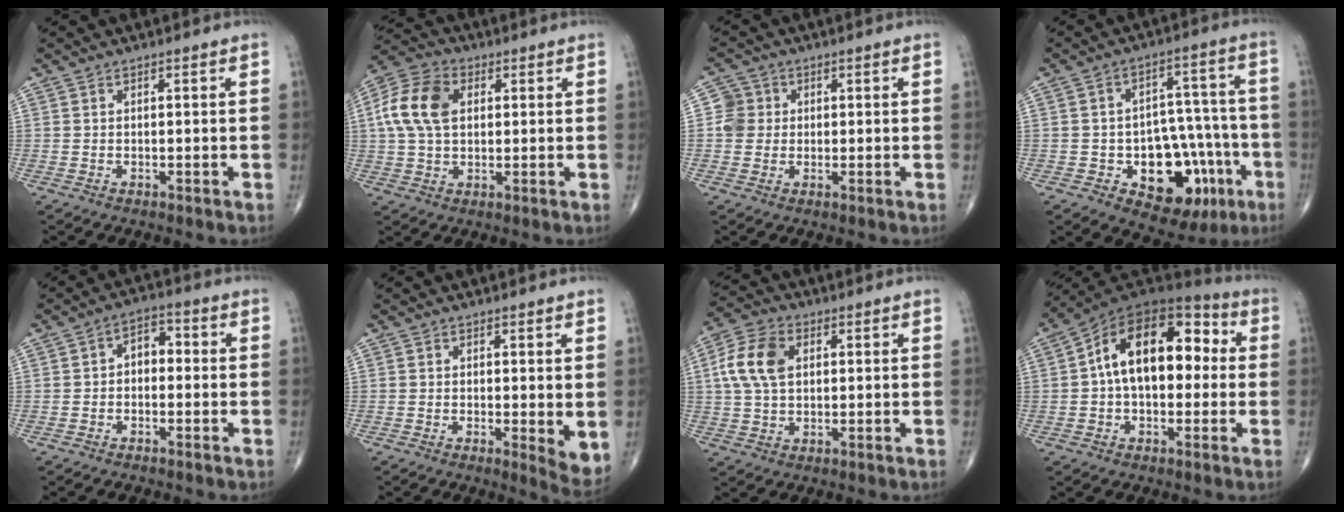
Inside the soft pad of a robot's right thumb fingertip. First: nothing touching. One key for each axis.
{"total": 11.5, "fx": 2.2, "fy": 7.7, "fz": 8.3, "tx": -0.163, "ty": 0.015, "tz": 0.035}
{"total": 4.1, "fx": 0.4, "fy": 4.0, "fz": 0.7, "tx": 0.013, "ty": 0.006, "tz": 0.001}
{"total": 17.3, "fx": -6.4, "fy": 10.8, "fz": 12.0, "tx": -0.105, "ty": 0.049, "tz": -0.076}
{"total": 4.7, "fx": -0.2, "fy": 3.2, "fz": 3.4, "tx": -0.029, "ty": 0.020, "tz": -0.018}
{"total": 4.7, "fx": 0.3, "fy": 1.4, "fz": 4.5, "tx": -0.058, "ty": -0.015, "tz": 0.004}
{"total": 9.6, "fx": 2.1, "fy": 6.2, "fz": 7.0, "tx": -0.141, "ty": 0.011, "tz": 0.037}
{"total": 18.4, "fx": 1.7, "fy": 11.0, "fz": 14.7, "tx": -0.201, "ty": 0.049, "tz": 0.016}